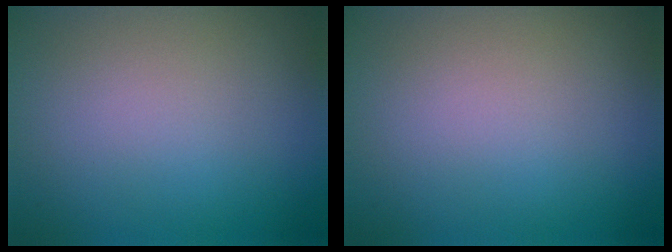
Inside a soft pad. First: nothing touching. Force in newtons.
{"total": 0.0}